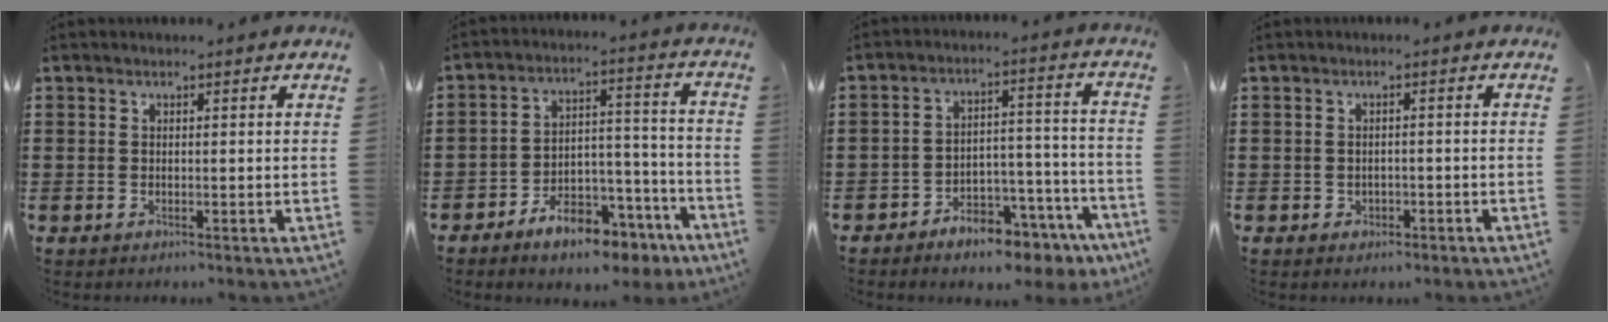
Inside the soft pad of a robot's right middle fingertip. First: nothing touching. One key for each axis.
{"total": 8.6, "fx": -7.1, "fy": 3.3, "fz": 3.7, "tx": -0.062, "ty": 0.030, "tz": -0.130}
{"total": 6.4, "fx": -6.0, "fy": 1.7, "fz": 1.8, "tx": -0.026, "ty": 0.021, "tz": -0.112}
{"total": 1.1, "fx": -0.7, "fy": 0.8, "fz": 0.2, "tx": -0.008, "ty": 0.001, "tz": -0.016}